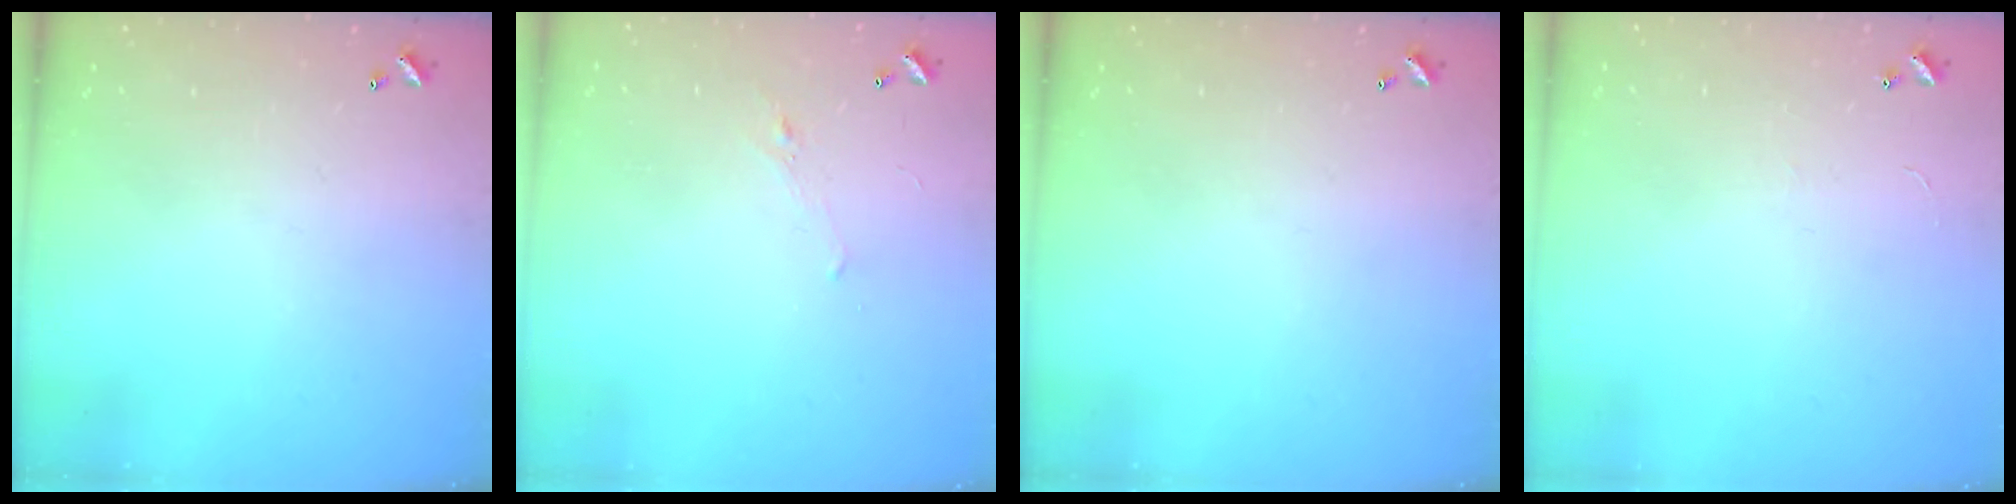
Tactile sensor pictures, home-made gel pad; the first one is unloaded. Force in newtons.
{"total": 0.7, "press": 0.2, "slide": 0.7}
{"total": 0.0}
{"total": 2.3, "press": 2.3, "slide": 0.4}